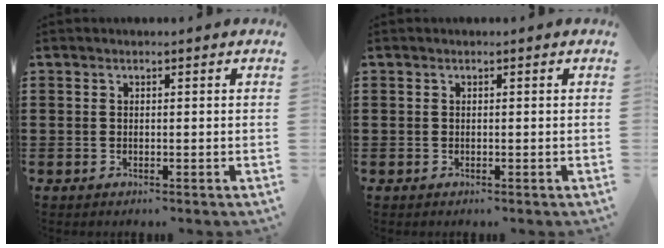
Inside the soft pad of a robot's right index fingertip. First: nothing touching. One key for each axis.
{"total": 0.0}